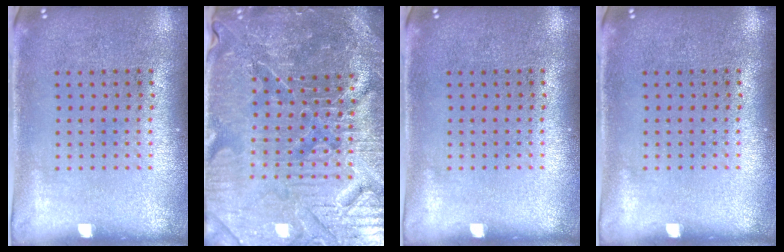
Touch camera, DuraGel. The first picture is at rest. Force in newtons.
{"total": 5.9, "press": 5.4, "slide": 2.2}
{"total": 0.0}
{"total": 0.0}